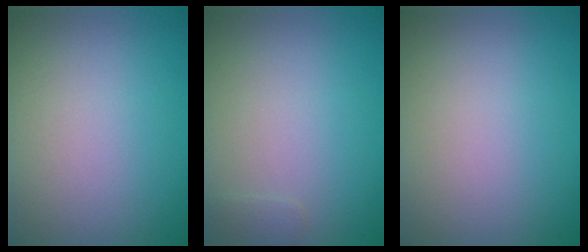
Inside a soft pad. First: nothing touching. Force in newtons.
{"total": 0.7, "press": 0.7, "slide": 0.0}
{"total": 0.0}